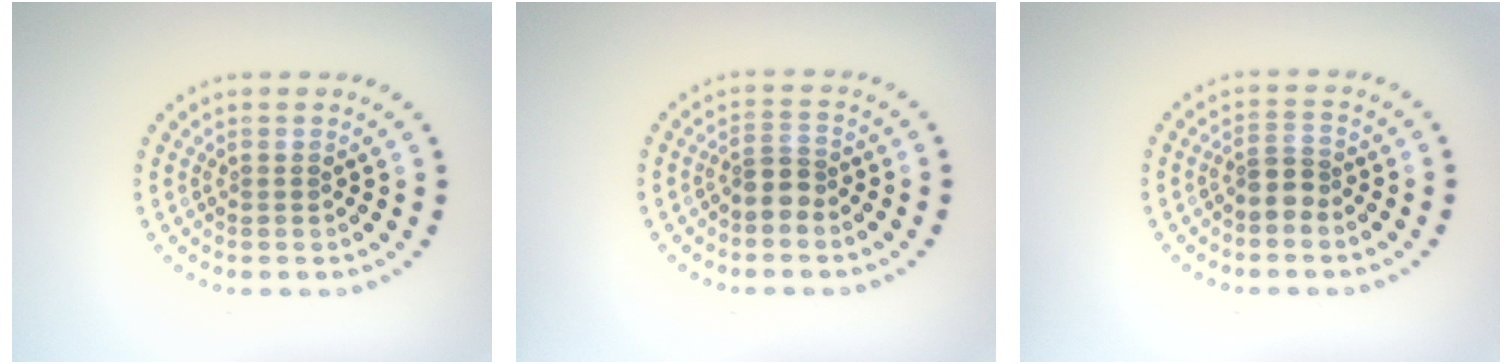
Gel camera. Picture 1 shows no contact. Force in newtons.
{"total": 2.1, "press": 1.7, "slide": 1.3}
{"total": 1.8, "press": 1.3, "slide": 1.2}